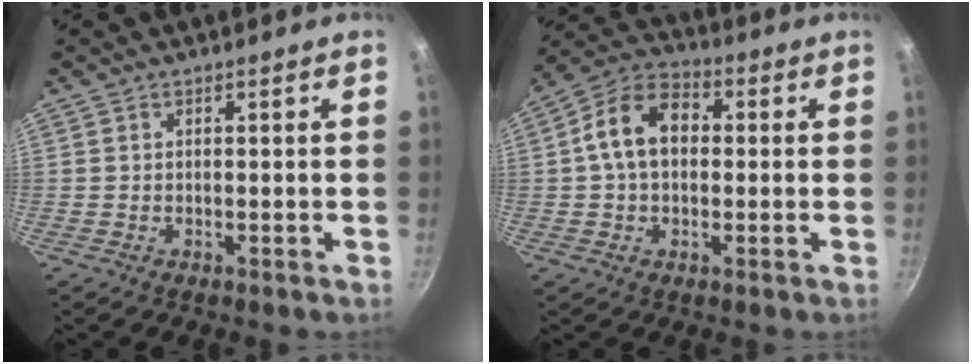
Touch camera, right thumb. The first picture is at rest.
{"total": 11.2, "force": [0.9, 7.8, 7.9], "torque": [-0.112, 0.031, -0.003]}